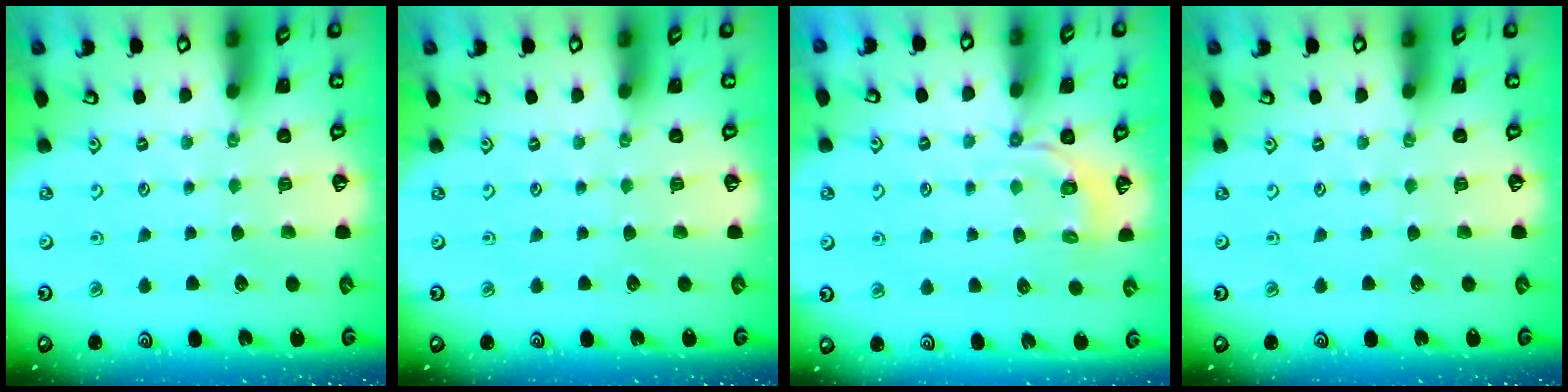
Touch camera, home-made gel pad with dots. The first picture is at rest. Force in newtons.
{"total": 0.0}
{"total": 3.7, "press": 3.2, "slide": 2.0}
{"total": 0.0}